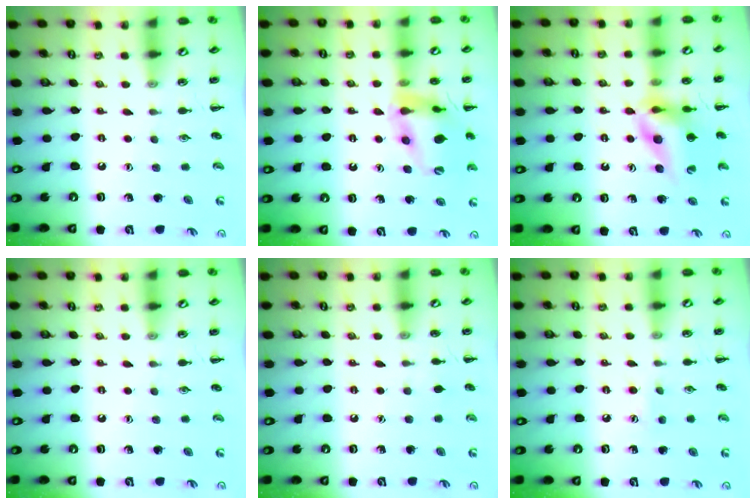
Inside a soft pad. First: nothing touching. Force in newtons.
{"total": 17.4, "press": 17.1, "slide": 3.2}
{"total": 12.2, "press": 11.6, "slide": 3.8}
{"total": 0.0}
{"total": 3.4, "press": 3.1, "slide": 1.2}
{"total": 2.0, "press": 1.9, "slide": 0.6}